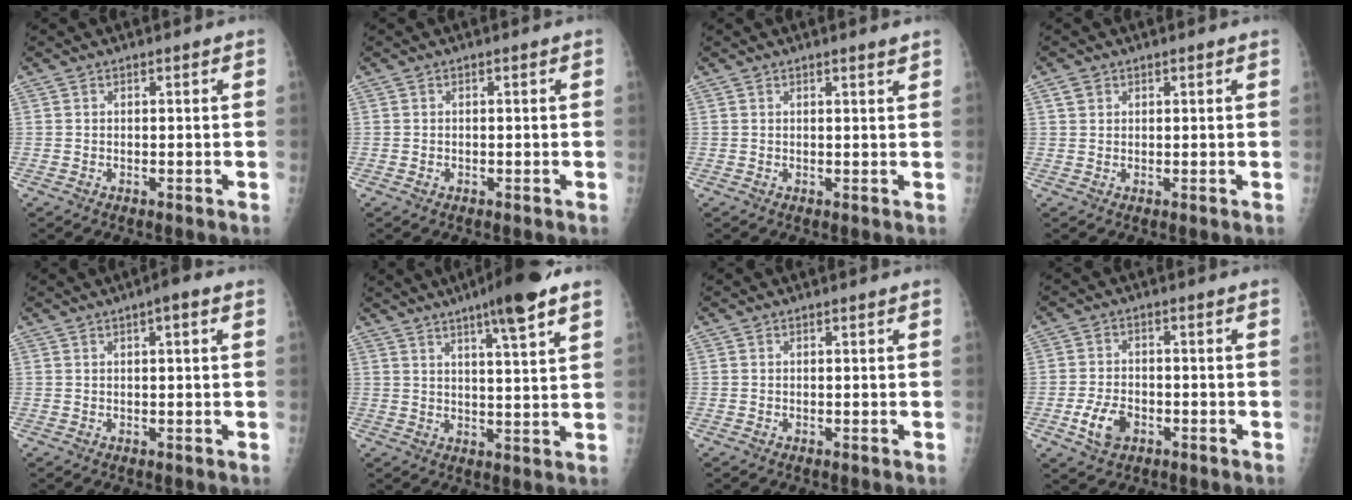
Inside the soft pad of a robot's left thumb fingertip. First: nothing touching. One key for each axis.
{"total": 0.5, "fx": -0.2, "fy": 0.5, "fz": 0.2, "tx": -0.001, "ty": 0.002, "tz": -0.005}
{"total": 1.0, "fx": 0.8, "fy": -0.1, "fz": 0.6, "tx": -0.006, "ty": -0.007, "tz": 0.011}
{"total": 1.6, "fx": 0.8, "fy": 1.3, "fz": 0.5, "tx": 0.000, "ty": -0.001, "tz": 0.013}
{"total": 2.7, "fx": 1.2, "fy": 0.4, "fz": 2.4, "tx": -0.037, "ty": 0.004, "tz": 0.014}
{"total": 10.7, "fx": 6.6, "fy": 0.9, "fz": 8.4, "tx": -0.124, "ty": -0.022, "tz": 0.095}
{"total": 0.0}
{"total": 5.9, "fx": -2.5, "fy": 3.9, "fz": 3.7, "tx": -0.068, "ty": 0.011, "tz": -0.043}